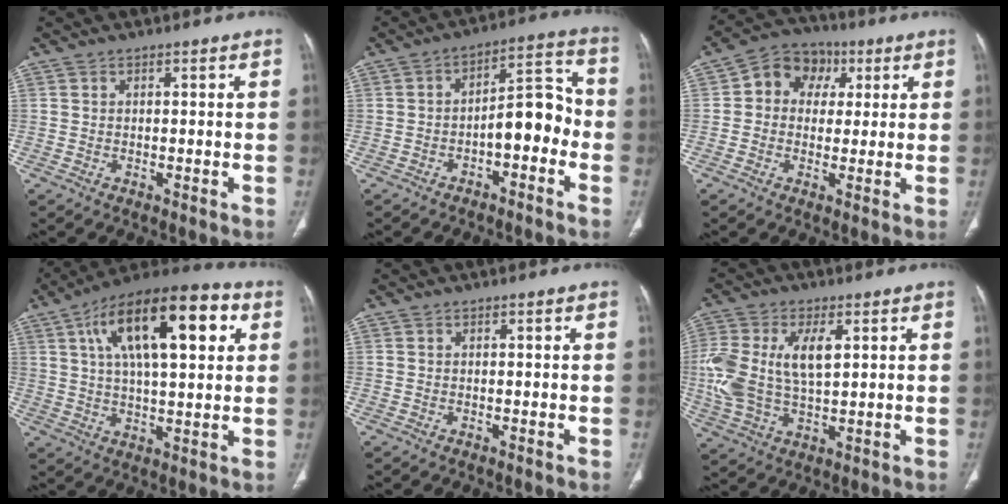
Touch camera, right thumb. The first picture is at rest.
{"total": 9.7, "force": [-3.1, 4.8, 7.8], "torque": [-0.088, 0.050, -0.052]}
{"total": 9.3, "force": [2.1, 7.9, 4.5], "torque": [-0.040, 0.014, 0.022]}
{"total": 22.2, "force": [7.6, 8.9, 18.9], "torque": [-0.294, 0.013, 0.117]}
{"total": 0.0}
{"total": 14.2, "force": [2.5, 7.4, 11.8], "torque": [-0.264, 0.006, 0.054]}